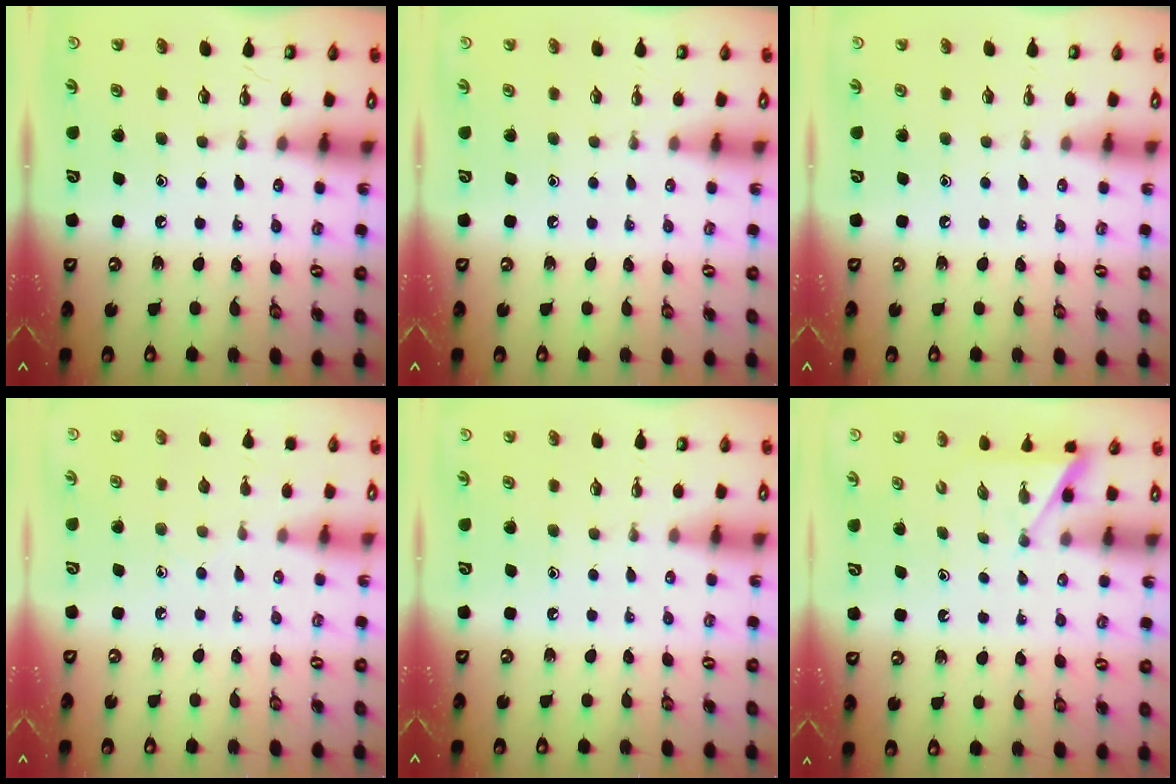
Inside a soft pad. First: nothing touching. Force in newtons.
{"total": 0.0}
{"total": 0.0}
{"total": 4.7, "press": 4.7, "slide": 0.4}
{"total": 0.0}
{"total": 2.2, "press": 2.2, "slide": 0.2}